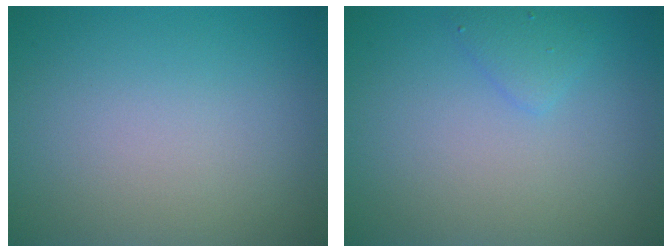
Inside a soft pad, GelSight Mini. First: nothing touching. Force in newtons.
{"total": 1.4, "press": 1.4, "slide": 0.1}